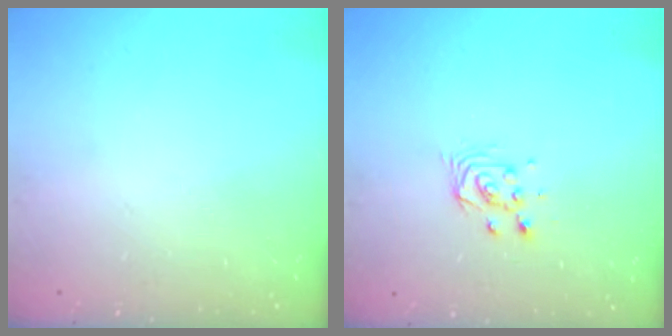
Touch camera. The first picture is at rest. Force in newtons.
{"total": 4.0, "press": 4.0, "slide": 0.1}